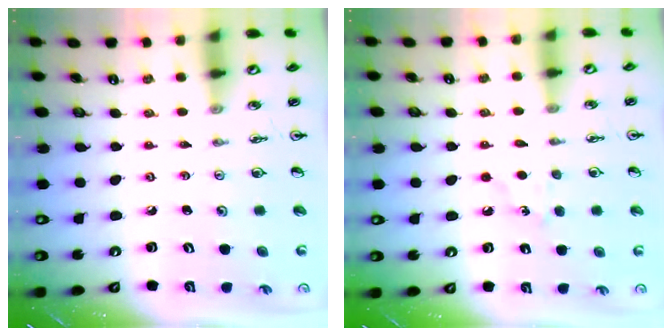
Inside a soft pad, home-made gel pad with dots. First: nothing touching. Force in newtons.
{"total": 4.4, "press": 4.4, "slide": 0.6}